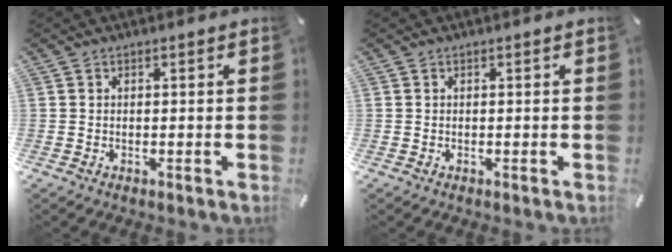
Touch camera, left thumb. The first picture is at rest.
{"total": 0.0}